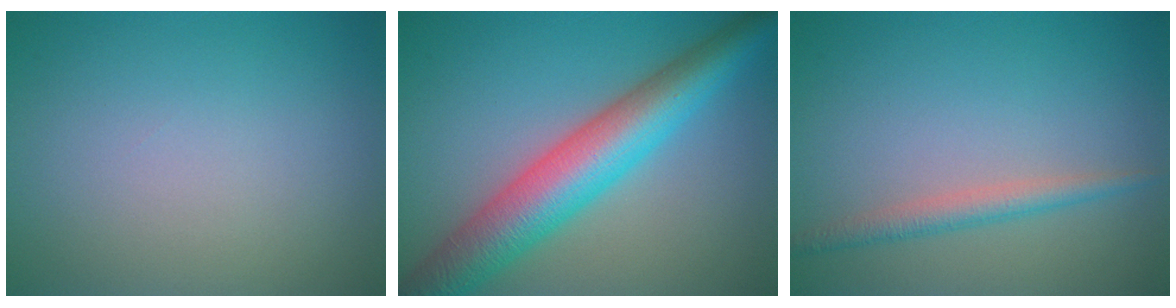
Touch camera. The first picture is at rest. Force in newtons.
{"total": 8.7, "press": 8.7, "slide": 0.1}
{"total": 2.1, "press": 2.1, "slide": 0.0}